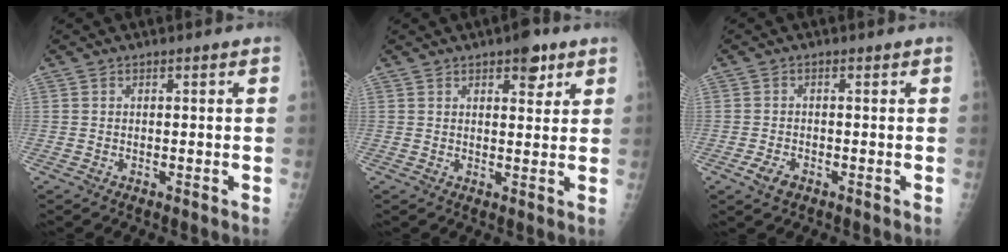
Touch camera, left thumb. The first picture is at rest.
{"total": 5.0, "force": [3.0, 2.2, 3.3], "torque": [-0.026, -0.013, 0.037]}
{"total": 2.9, "force": [-1.4, 1.8, 1.7], "torque": [-0.034, -0.001, -0.024]}